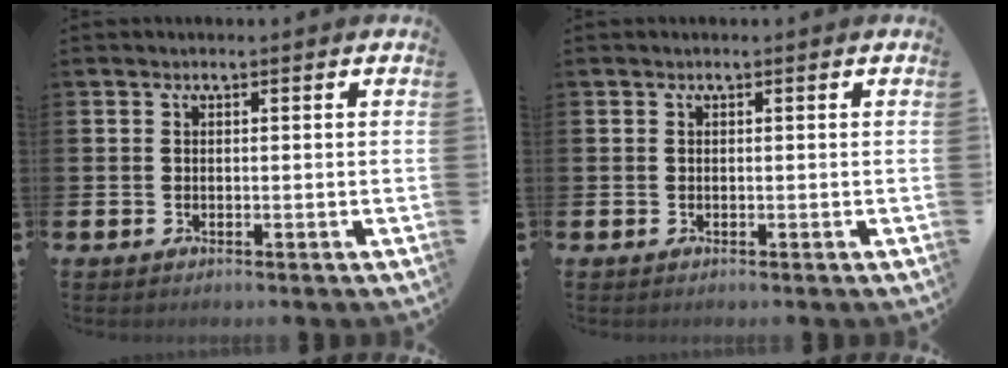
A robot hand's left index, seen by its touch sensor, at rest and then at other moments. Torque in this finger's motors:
{"motor_torque": [0.00, 0.00, 0.03, 0.00]}